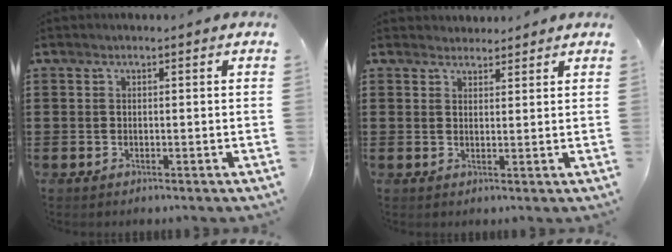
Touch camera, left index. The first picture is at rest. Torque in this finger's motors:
{"motor_torque": [2.14, 0.00, 0.07, -0.02]}